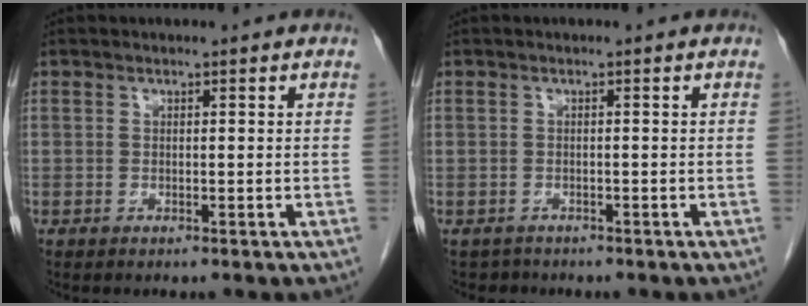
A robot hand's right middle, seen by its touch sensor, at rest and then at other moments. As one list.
[{"total": 1.7, "force": [-1.4, 0.8, -0.4], "torque": [-0.004, -0.002, -0.023]}]